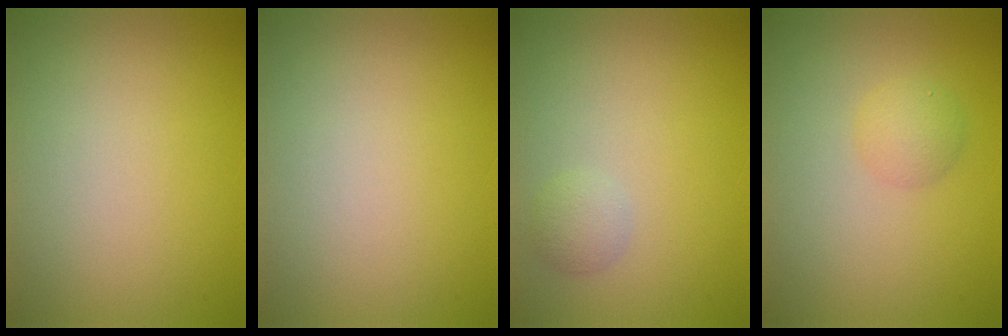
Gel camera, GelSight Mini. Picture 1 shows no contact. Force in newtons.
{"total": 0.0}
{"total": 1.3, "press": 1.3, "slide": 0.0}
{"total": 1.7, "press": 1.7, "slide": 0.1}